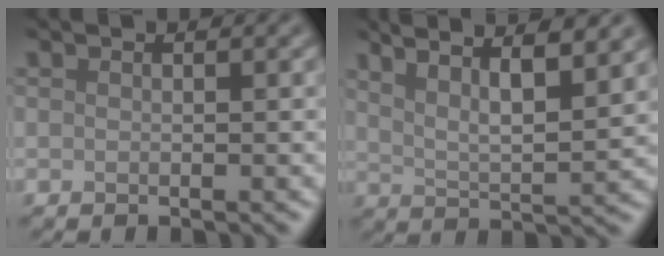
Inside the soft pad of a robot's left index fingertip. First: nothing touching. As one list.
[{"total": 9.2, "force": [6.3, 2.6, 6.2], "torque": [-0.073, 0.025, 0.067]}]